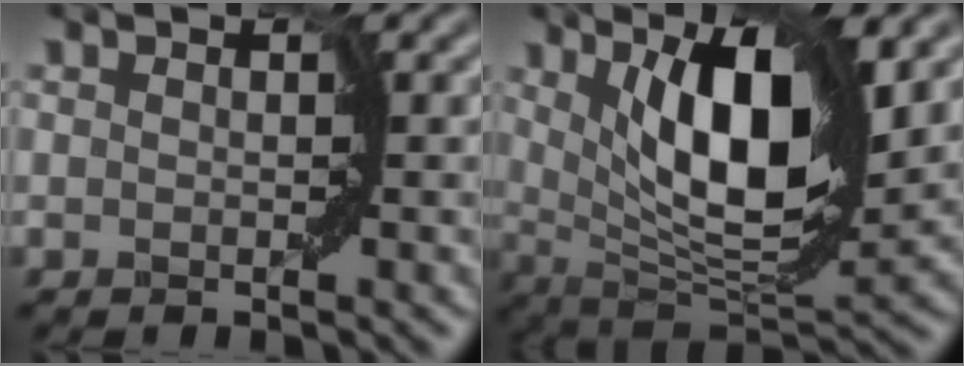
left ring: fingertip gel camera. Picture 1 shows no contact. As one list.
[{"total": 9.5, "force": [3.3, 3.0, 8.4], "torque": [-0.130, -0.012, 0.058]}]